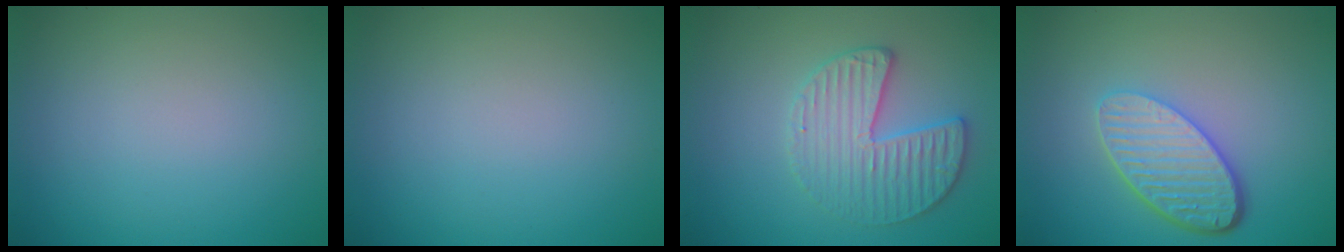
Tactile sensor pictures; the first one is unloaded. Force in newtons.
{"total": 0.0}
{"total": 3.6, "press": 3.6, "slide": 0.1}
{"total": 5.3, "press": 3.9, "slide": 3.6}